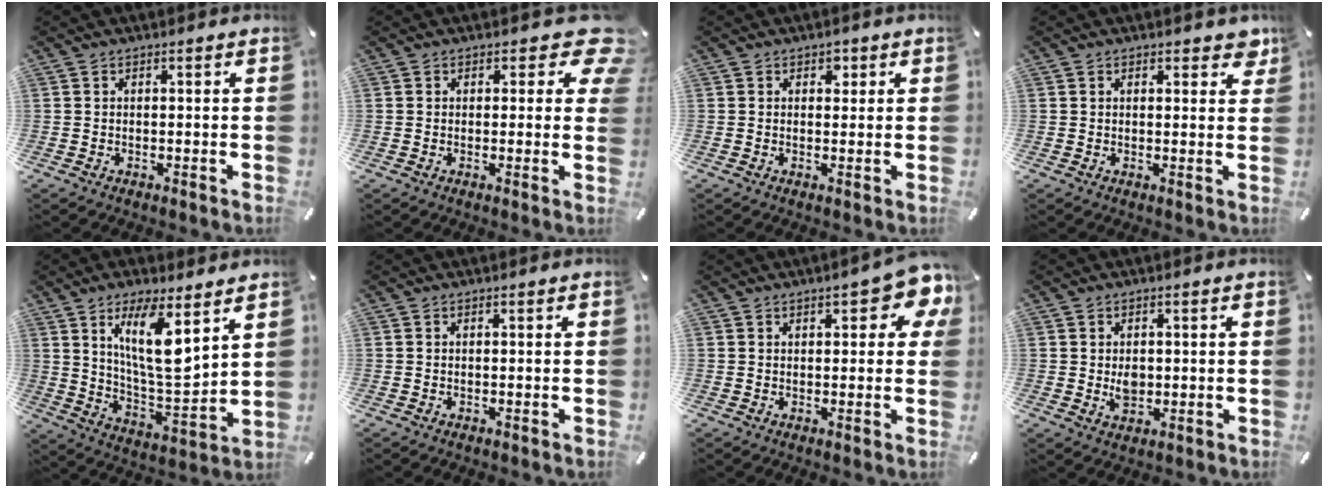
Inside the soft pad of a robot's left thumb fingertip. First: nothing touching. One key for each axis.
{"total": 7.4, "fx": 3.6, "fy": 3.7, "fz": 5.3, "tx": -0.050, "ty": -0.019, "tz": 0.056}
{"total": 1.8, "fx": 0.8, "fy": 1.5, "fz": 0.8, "tx": 0.007, "ty": -0.005, "tz": 0.007}
{"total": 3.3, "fx": 2.0, "fy": 1.6, "fz": 2.1, "tx": -0.023, "ty": -0.006, "tz": 0.031}
{"total": 14.4, "fx": 7.8, "fy": 4.1, "fz": 11.3, "tx": -0.216, "ty": -0.041, "tz": 0.129}
{"total": 0.0}
{"total": 7.8, "fx": 4.0, "fy": 3.4, "fz": 5.8, "tx": -0.072, "ty": -0.016, "tz": 0.063}
{"total": 3.3, "fx": 0.0, "fy": 2.6, "fz": 2.0, "tx": -0.032, "ty": -0.006, "tz": -0.004}